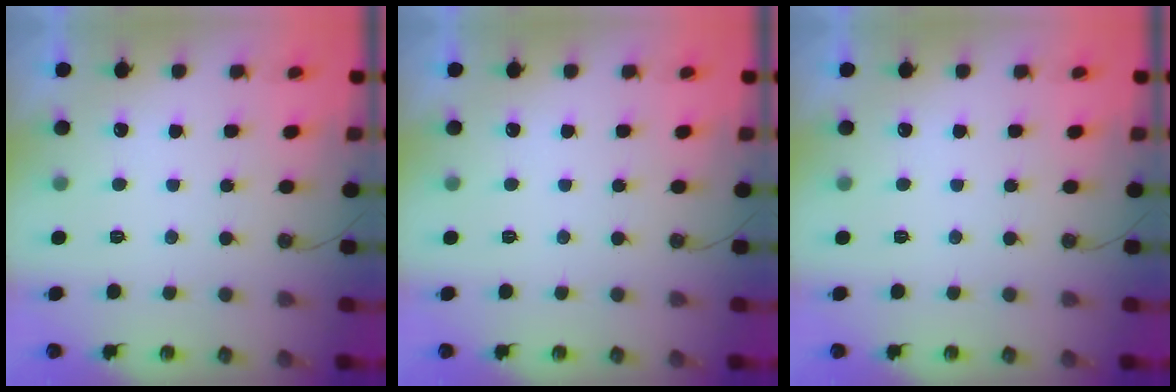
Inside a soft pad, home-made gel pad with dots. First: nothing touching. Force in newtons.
{"total": 0.0}
{"total": 0.0}